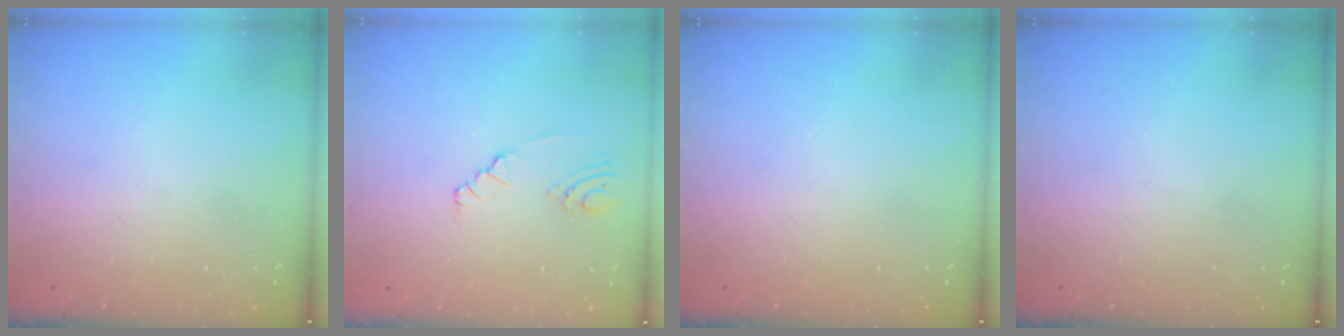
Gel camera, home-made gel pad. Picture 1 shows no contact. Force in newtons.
{"total": 2.8, "press": 2.8, "slide": 0.5}
{"total": 0.0}
{"total": 0.0}